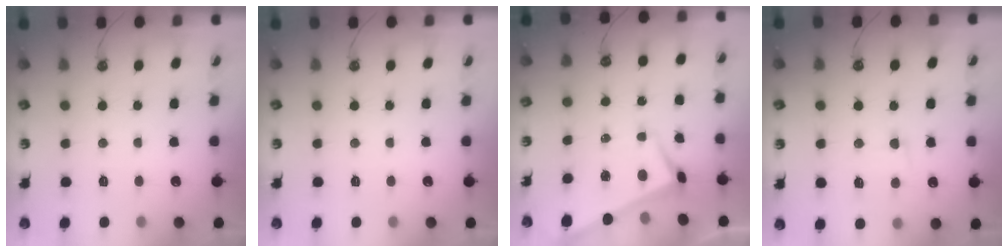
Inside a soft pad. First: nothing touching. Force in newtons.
{"total": 0.0}
{"total": 2.1, "press": 2.1, "slide": 0.3}
{"total": 3.4, "press": 3.2, "slide": 1.1}